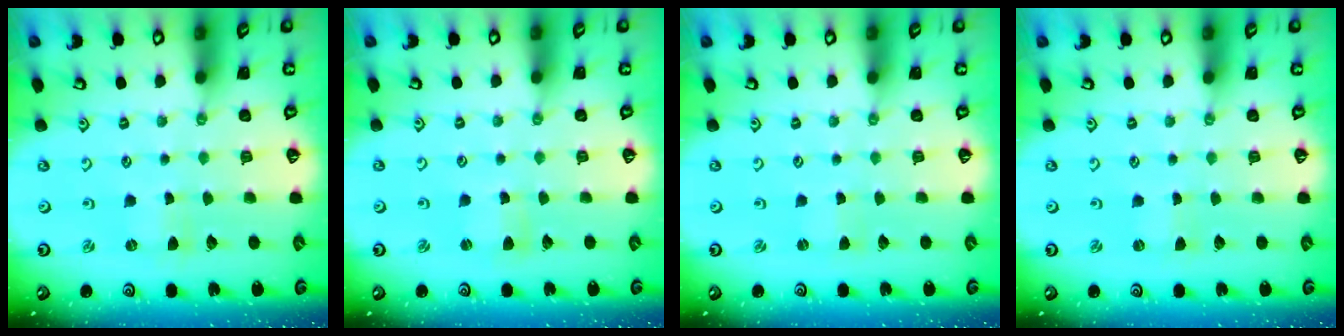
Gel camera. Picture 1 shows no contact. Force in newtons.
{"total": 1.5, "press": 1.4, "slide": 0.2}
{"total": 0.0}
{"total": 0.0}